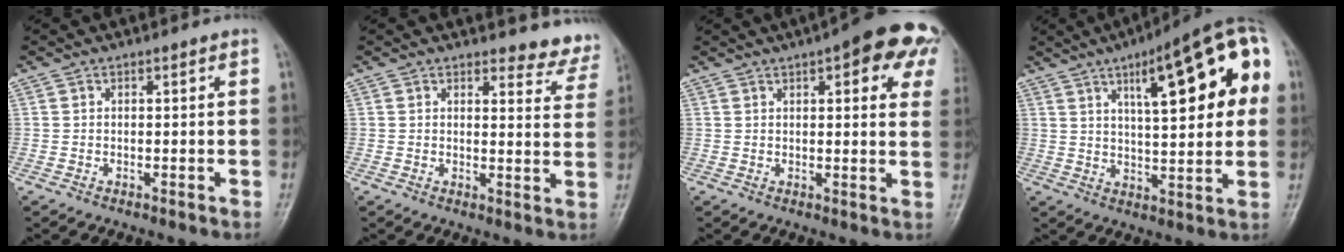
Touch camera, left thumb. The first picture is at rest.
{"total": 7.1, "force": [6.8, 2.1, 0.1], "torque": [0.035, -0.057, 0.054]}
{"total": 15.8, "force": [7.4, 5.1, 13.0], "torque": [-0.138, -0.005, 0.079]}
{"total": 19.9, "force": [6.7, 5.8, 17.9], "torque": [-0.220, 0.002, 0.088]}